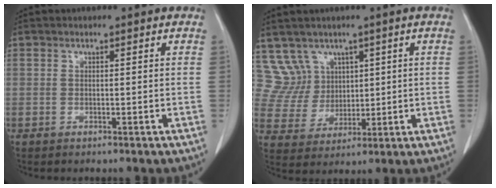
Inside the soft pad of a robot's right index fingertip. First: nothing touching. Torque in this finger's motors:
{"motor_torque": [-0.56, 0.54, -0.11, -0.06]}